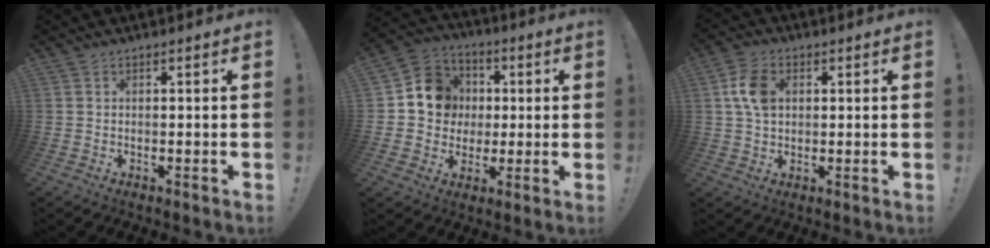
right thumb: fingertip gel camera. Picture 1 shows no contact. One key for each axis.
{"total": 12.3, "fx": 1.4, "fy": 11.4, "fz": 4.2, "tx": -0.056, "ty": 0.011, "tz": 0.037}
{"total": 8.6, "fx": 1.9, "fy": 5.9, "fz": 5.9, "tx": -0.109, "ty": 0.004, "tz": 0.035}